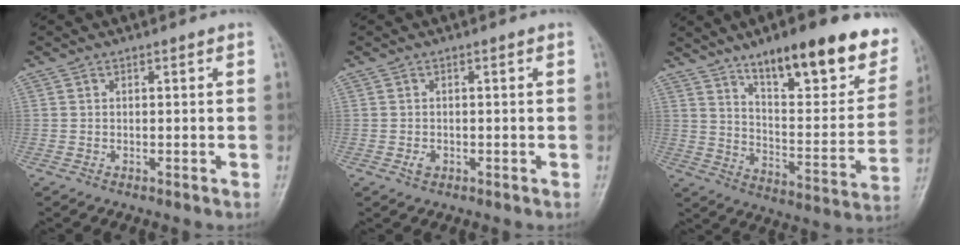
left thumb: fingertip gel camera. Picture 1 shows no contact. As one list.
[{"total": 1.5, "force": [-0.4, 1.0, 1.0], "torque": [-0.016, 0.008, -0.005]}, {"total": 23.7, "force": [14.9, 7.7, 16.8], "torque": [-0.184, -0.058, 0.224]}]